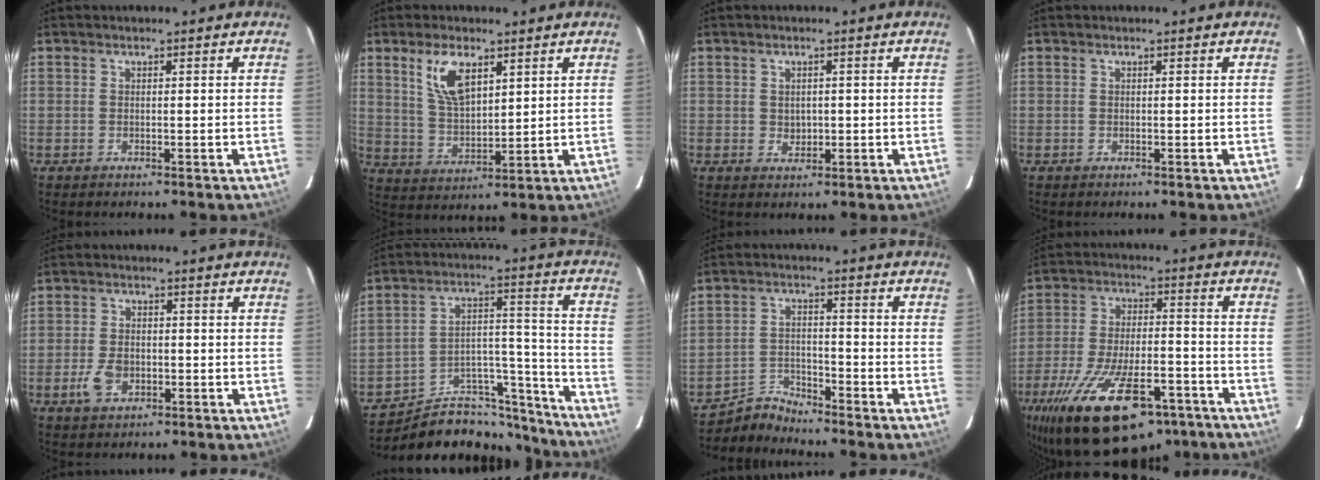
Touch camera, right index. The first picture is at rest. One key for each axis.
{"total": 8.9, "fx": 4.5, "fy": 4.1, "fz": 6.5, "tx": -0.122, "ty": 0.005, "tz": 0.097}
{"total": 2.1, "fx": 0.0, "fy": 1.9, "fz": 0.9, "tx": -0.012, "ty": 0.002, "tz": 0.005}
{"total": 0.0}
{"total": 5.6, "fx": -2.1, "fy": 3.6, "fz": 3.7, "tx": -0.086, "ty": 0.000, "tz": -0.035}
{"total": 19.0, "fx": -16.8, "fy": 7.7, "fz": 4.3, "tx": -0.053, "ty": 0.079, "tz": -0.242}
{"total": 5.0, "fx": -4.9, "fy": 0.5, "fz": -1.0, "tx": 0.011, "ty": 0.021, "tz": -0.094}
{"total": 25.8, "fx": -17.2, "fy": 10.3, "fz": 16.3, "tx": -0.310, "ty": -0.034, "tz": -0.261}